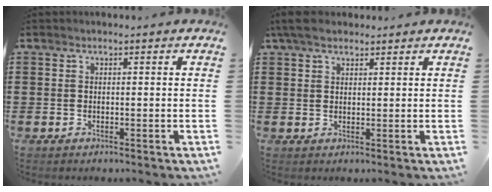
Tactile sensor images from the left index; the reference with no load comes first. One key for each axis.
{"total": 3.5, "fx": 2.6, "fy": 1.4, "fz": 1.9, "tx": -0.045, "ty": 0.007, "tz": 0.050}